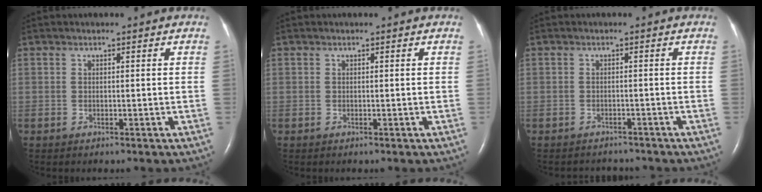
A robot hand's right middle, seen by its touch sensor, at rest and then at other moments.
{"total": 0.0}
{"total": 3.7, "force": [-3.6, 1.0, 0.1], "torque": [-0.001, -0.004, -0.048]}